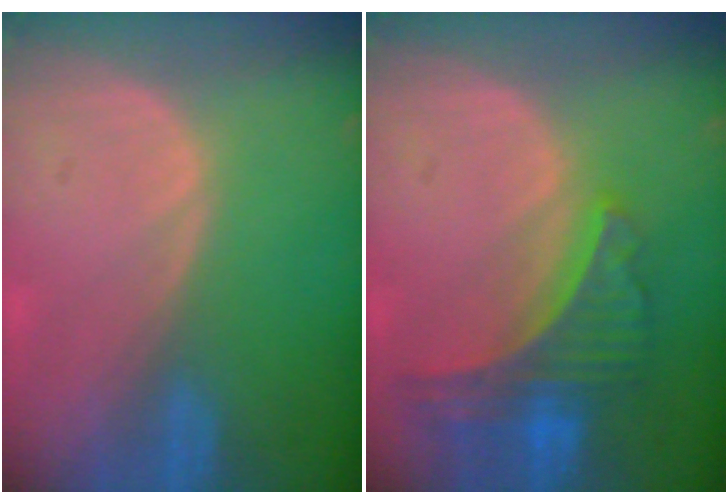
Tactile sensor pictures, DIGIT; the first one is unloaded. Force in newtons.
{"total": 8.0, "press": 7.1, "slide": 3.8}